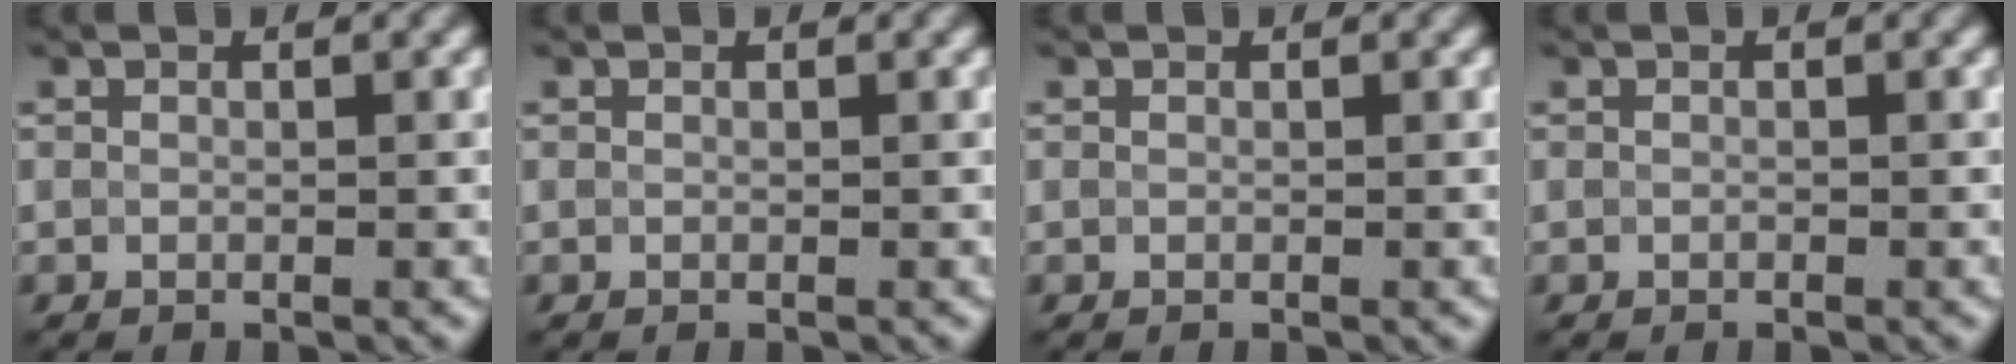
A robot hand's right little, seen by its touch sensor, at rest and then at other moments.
{"total": 0.0}
{"total": 0.0}
{"total": 0.6, "force": [-0.5, -0.1, -0.1], "torque": [0.002, -0.004, -0.005]}